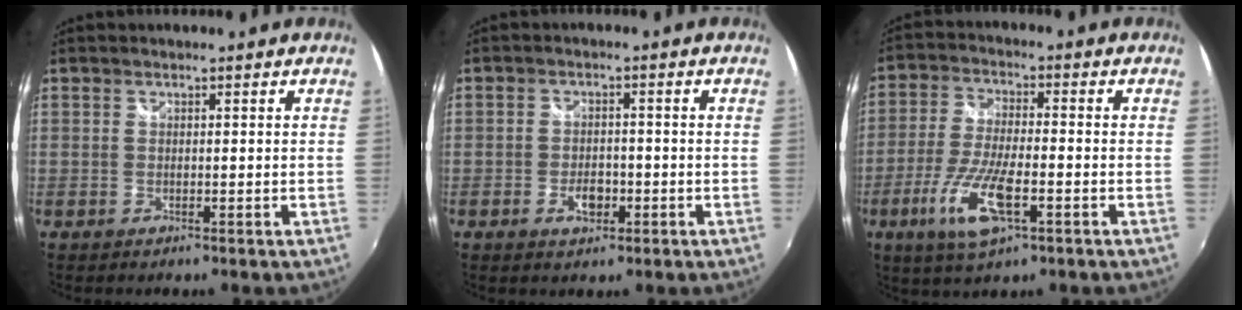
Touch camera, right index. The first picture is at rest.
{"total": 3.8, "force": [-1.6, 2.3, 2.6], "torque": [-0.052, 0.000, -0.027]}
{"total": 11.3, "force": [-4.8, 3.2, 9.8], "torque": [-0.209, -0.014, -0.091]}